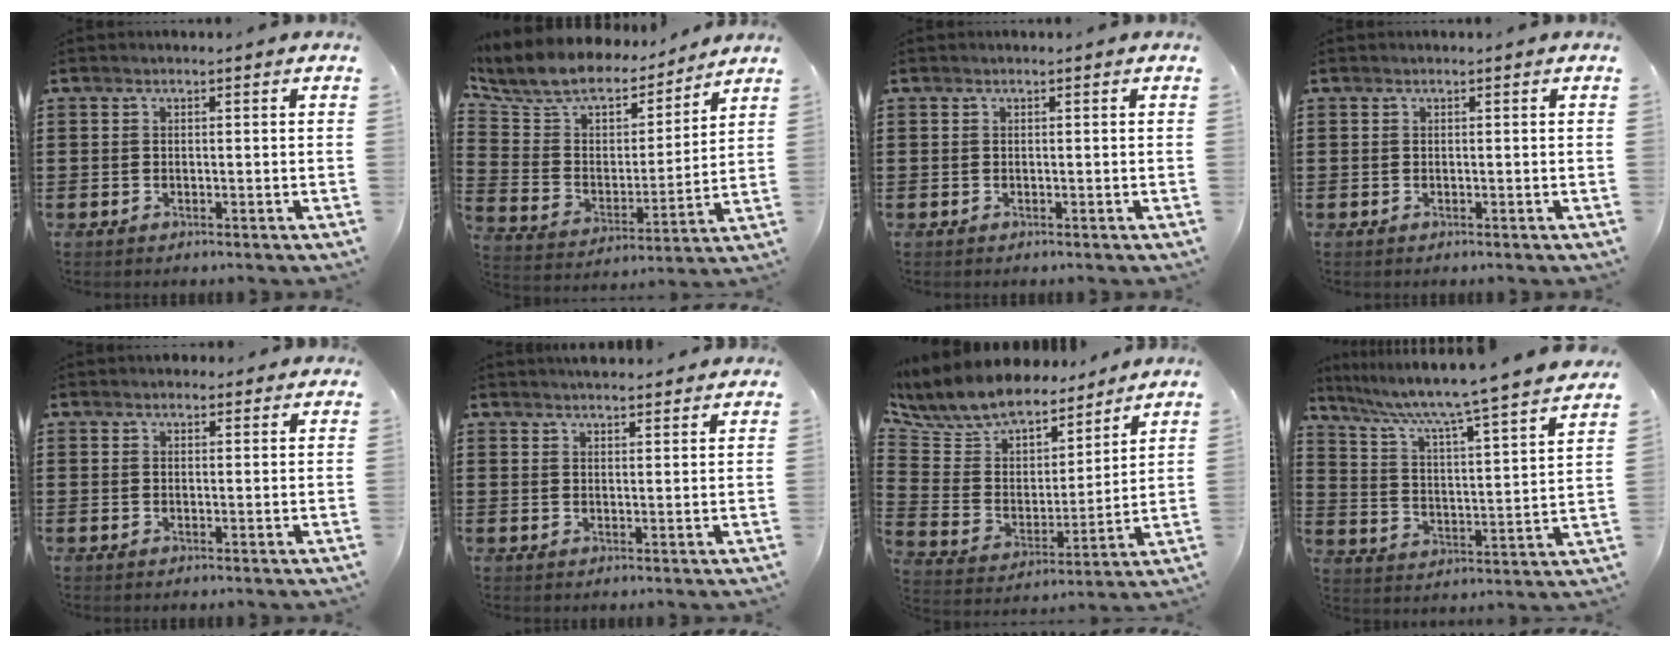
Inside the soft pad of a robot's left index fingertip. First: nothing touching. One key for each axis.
{"total": 8.4, "fx": 7.3, "fy": 3.3, "fz": 2.5, "tx": -0.091, "ty": -0.046, "tz": 0.125}
{"total": 0.0}
{"total": 0.0}
{"total": 1.8, "fx": 1.7, "fy": 0.7, "fz": 0.3, "tx": 0.000, "ty": 0.002, "tz": 0.030}
{"total": 2.6, "fx": 2.6, "fy": 0.0, "fz": 0.1, "tx": -0.009, "ty": -0.002, "tz": 0.050}
{"total": 8.8, "fx": 8.0, "fy": 3.2, "fz": 1.8, "tx": -0.082, "ty": -0.056, "tz": 0.142}
{"total": 6.7, "fx": 5.8, "fy": -0.9, "fz": 3.3, "tx": -0.092, "ty": -0.053, "tz": 0.085}